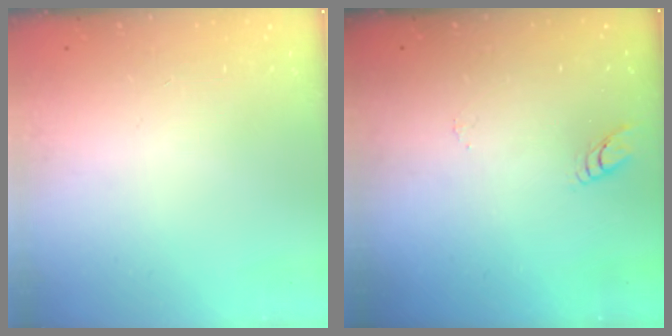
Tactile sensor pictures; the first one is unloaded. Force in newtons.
{"total": 3.2, "press": 3.2, "slide": 0.4}